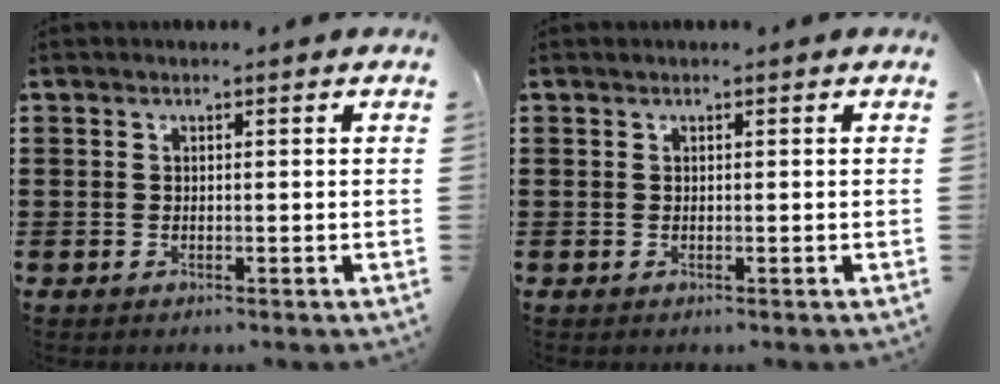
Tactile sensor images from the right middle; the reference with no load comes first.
{"total": 0.0}